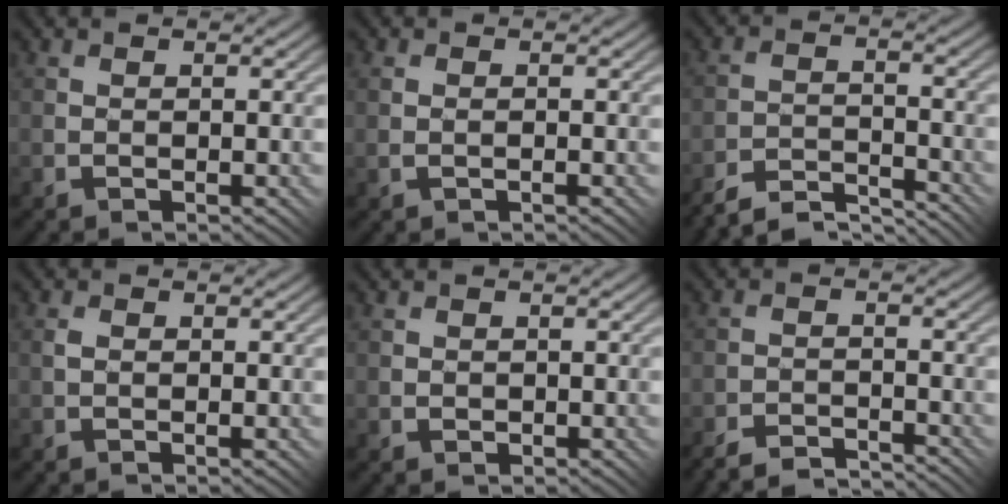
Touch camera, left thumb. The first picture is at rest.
{"total": 1.2, "force": [-0.3, 0.8, 0.9], "torque": [-0.019, 0.005, -0.002]}
{"total": 6.4, "force": [-6.2, 0.2, 1.5], "torque": [-0.027, 0.011, -0.116]}
{"total": 1.1, "force": [0.1, 0.6, 0.9], "torque": [-0.019, 0.005, -0.002]}
{"total": 0.6, "force": [-0.1, 0.5, 0.2], "torque": [-0.003, 0.000, -0.001]}
{"total": 4.2, "force": [-4.2, -0.2, 0.7], "torque": [-0.009, 0.005, -0.080]}